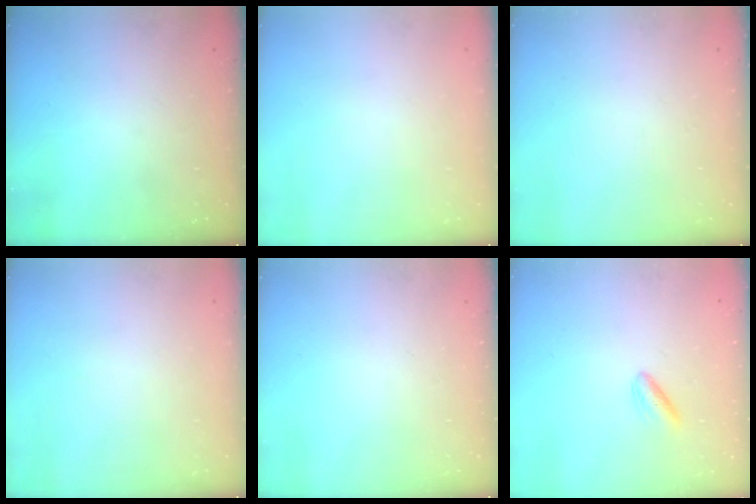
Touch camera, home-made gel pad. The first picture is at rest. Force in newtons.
{"total": 0.0}
{"total": 0.0}
{"total": 0.0}
{"total": 0.0}
{"total": 3.5, "press": 3.1, "slide": 1.5}